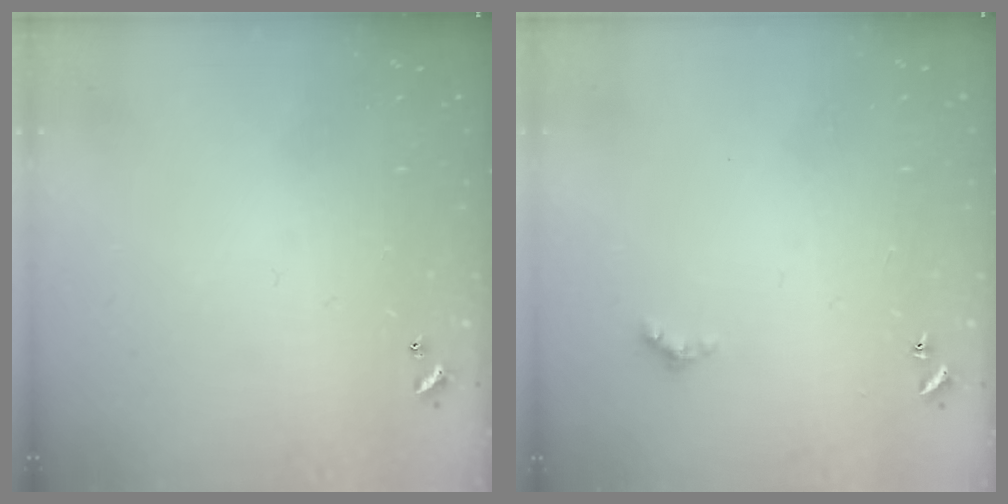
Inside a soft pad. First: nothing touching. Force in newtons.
{"total": 1.5, "press": 1.4, "slide": 0.3}